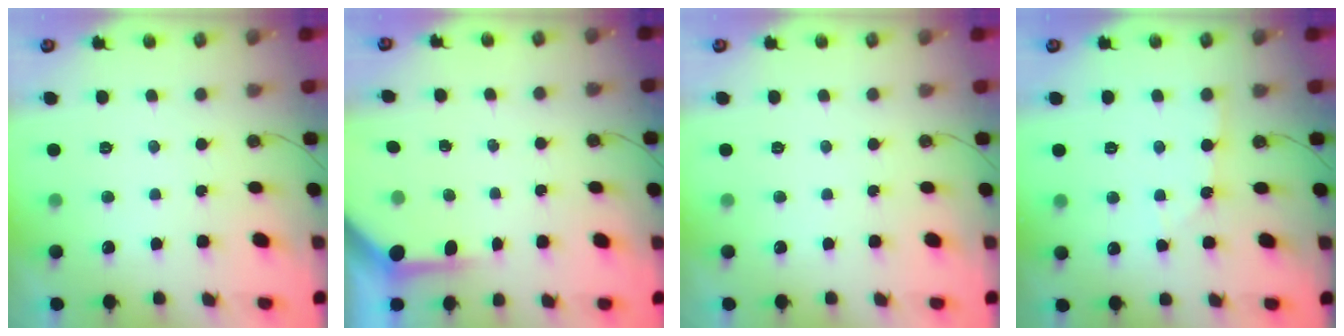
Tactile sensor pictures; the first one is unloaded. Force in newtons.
{"total": 4.0, "press": 4.0, "slide": 0.4}
{"total": 0.0}
{"total": 2.6, "press": 2.6, "slide": 0.3}